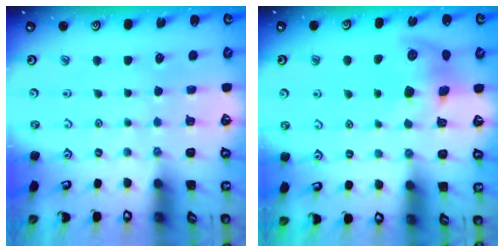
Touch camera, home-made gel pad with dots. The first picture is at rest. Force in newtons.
{"total": 8.4, "press": 8.4, "slide": 1.0}